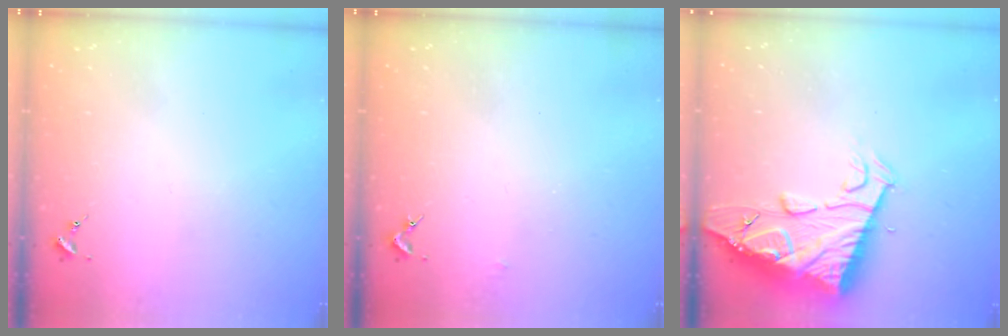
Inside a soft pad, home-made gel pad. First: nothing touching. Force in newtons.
{"total": 1.4, "press": 1.4, "slide": 0.1}
{"total": 15.0, "press": 14.9, "slide": 1.4}